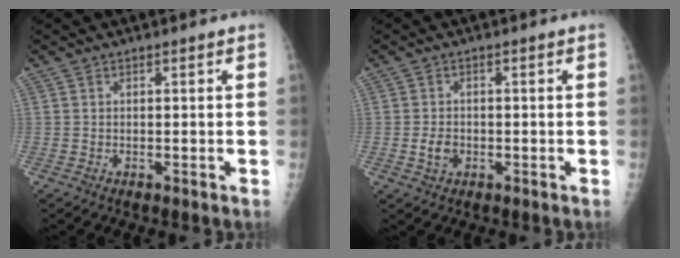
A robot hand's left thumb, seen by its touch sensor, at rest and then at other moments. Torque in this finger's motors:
{"motor_torque": [-0.01, 0.01, 0.03, -0.04, 0.00]}